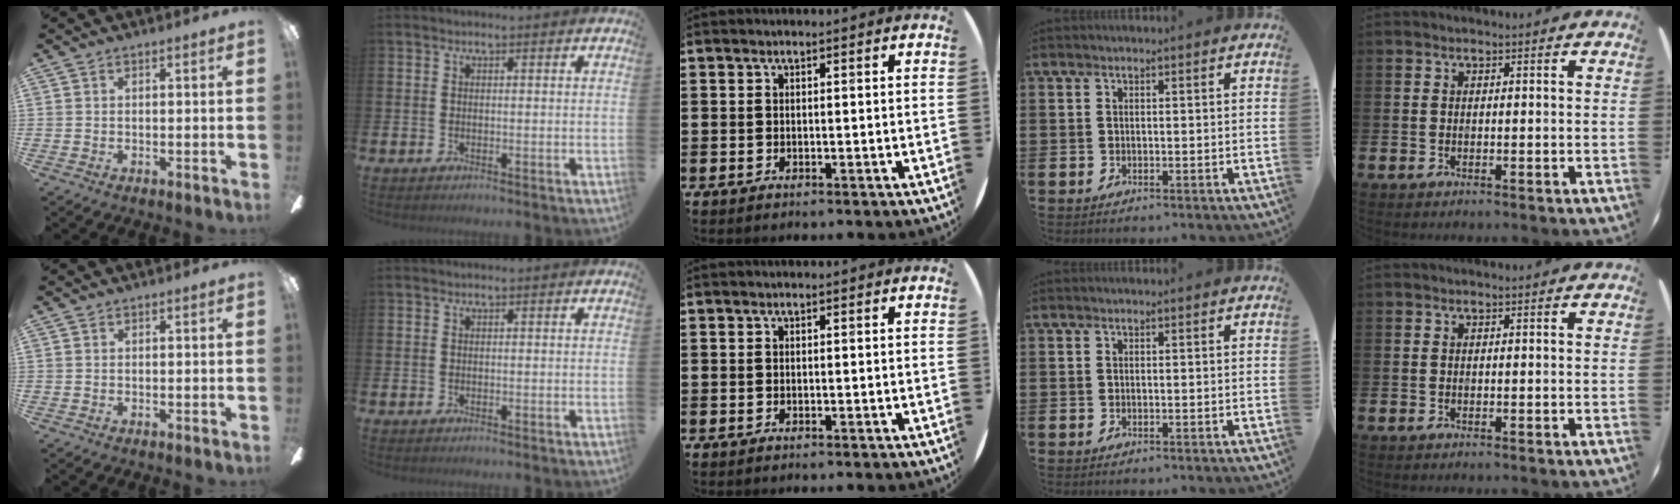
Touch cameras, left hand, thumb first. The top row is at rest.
{}